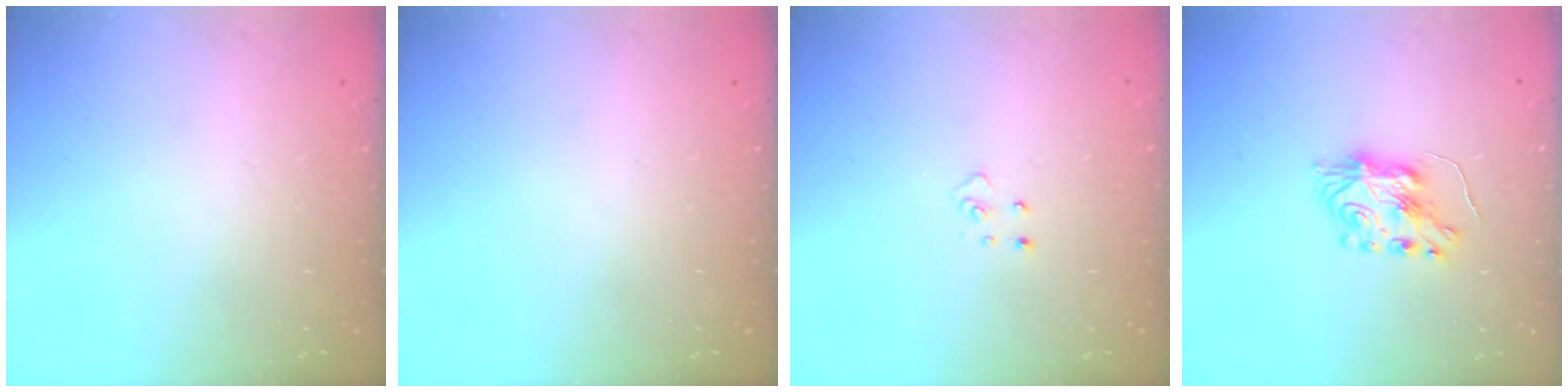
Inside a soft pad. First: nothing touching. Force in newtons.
{"total": 0.0}
{"total": 3.7, "press": 3.7, "slide": 0.3}
{"total": 8.7, "press": 8.6, "slide": 0.9}